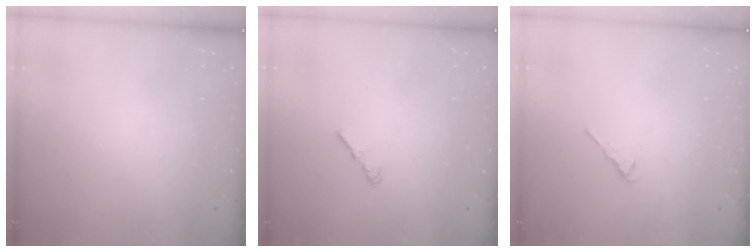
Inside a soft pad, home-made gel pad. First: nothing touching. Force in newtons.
{"total": 1.2, "press": 1.1, "slide": 0.5}
{"total": 3.1, "press": 3.0, "slide": 0.8}